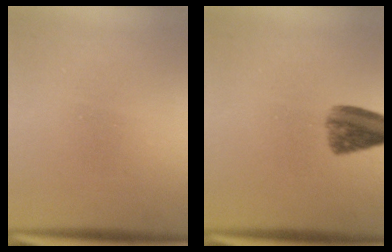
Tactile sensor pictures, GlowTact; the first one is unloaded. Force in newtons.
{"total": 5.6}